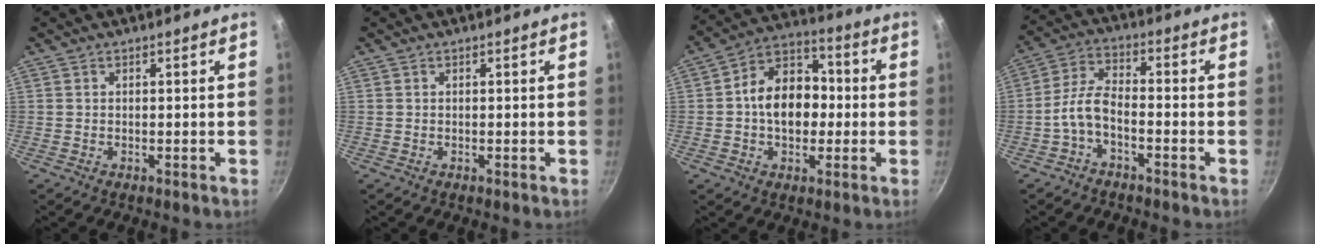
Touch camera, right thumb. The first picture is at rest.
{"total": 0.0}
{"total": 13.2, "force": [-0.5, 9.7, 8.9], "torque": [-0.094, 0.033, -0.025]}
{"total": 6.3, "force": [-3.2, 2.9, 4.7], "torque": [-0.099, 0.039, -0.070]}